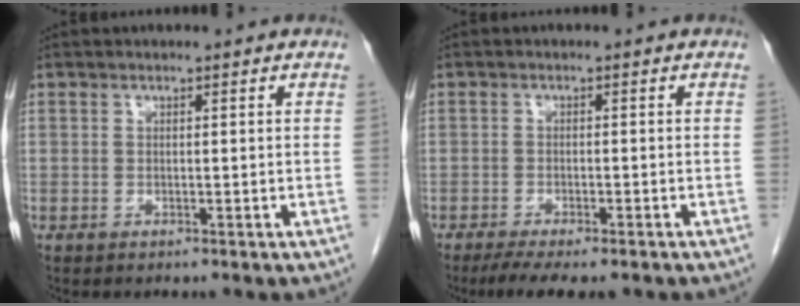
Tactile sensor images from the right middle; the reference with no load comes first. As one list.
[{"total": 6.8, "force": [-5.3, 1.8, 3.9], "torque": [-0.055, -0.011, -0.083]}]